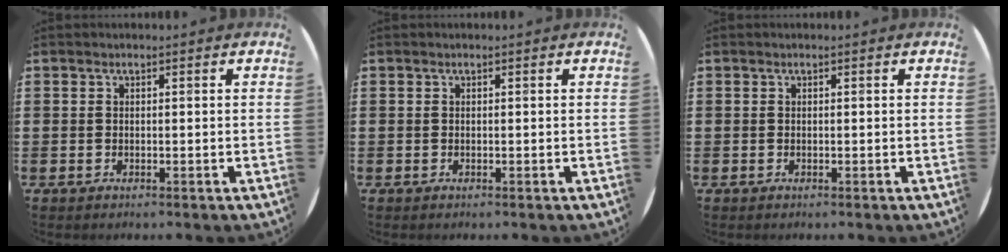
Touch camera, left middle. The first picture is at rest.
{"total": 0.0}
{"total": 0.0}